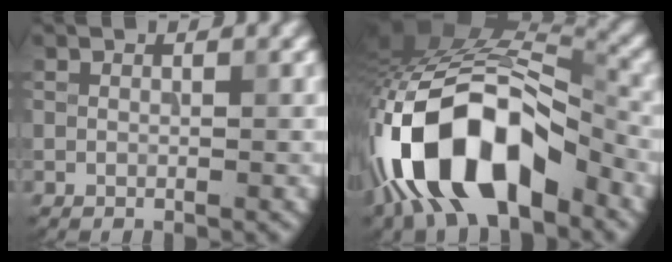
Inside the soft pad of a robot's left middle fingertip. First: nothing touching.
{"total": 14.1, "force": [-6.2, 6.8, 10.6], "torque": [-0.189, 0.014, -0.110]}